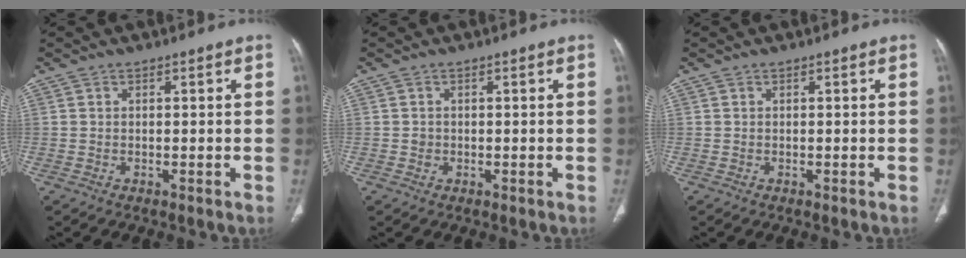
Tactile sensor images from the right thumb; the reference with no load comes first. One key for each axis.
{"total": 0.8, "fx": 0.0, "fy": 0.7, "fz": 0.3, "tx": -0.001, "ty": 0.002, "tz": 0.001}
{"total": 0.0}